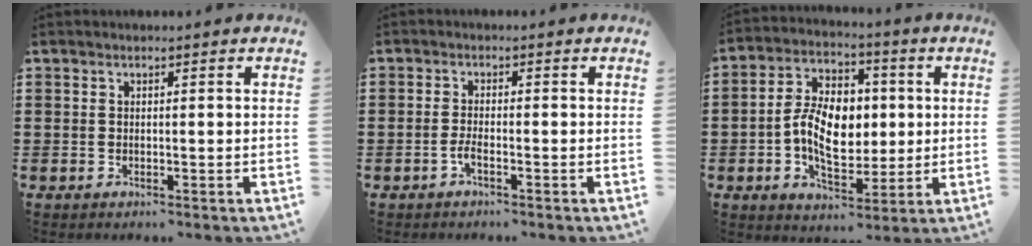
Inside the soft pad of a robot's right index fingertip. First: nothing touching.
{"total": 1.8, "force": [-1.0, 0.3, 1.5], "torque": [-0.035, -0.004, -0.021]}
{"total": 10.3, "force": [-0.2, 6.7, 7.8], "torque": [-0.170, 0.012, -0.009]}